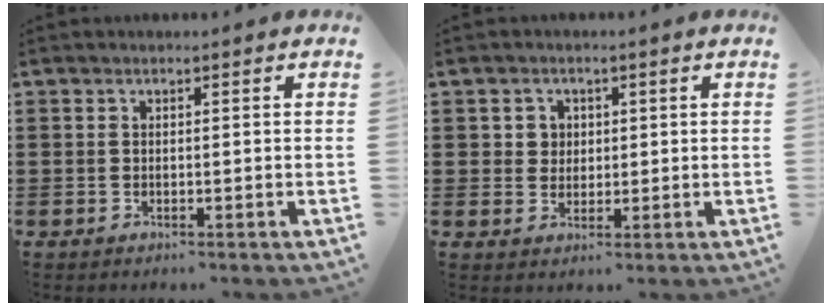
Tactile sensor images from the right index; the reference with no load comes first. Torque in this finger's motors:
{"motor_torque": [0.06, -0.05, 0.01, 0.02]}